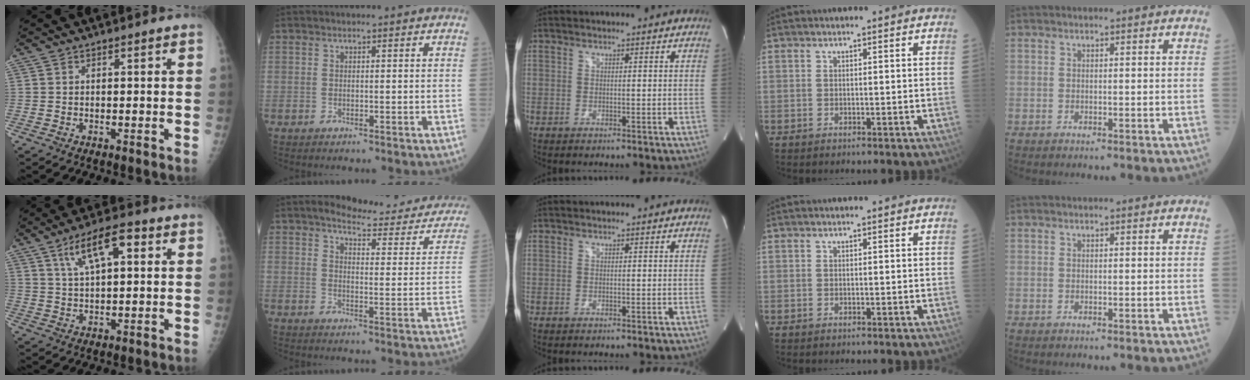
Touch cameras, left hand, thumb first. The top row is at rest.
{"thumb": {"total": 9.7, "force": [3.8, 3.7, 8.1], "torque": [-0.134, 0.005, 0.065]}, "index": {"total": 16.7, "force": [15.3, 3.4, 5.7], "torque": [-0.047, -0.050, 0.160]}}